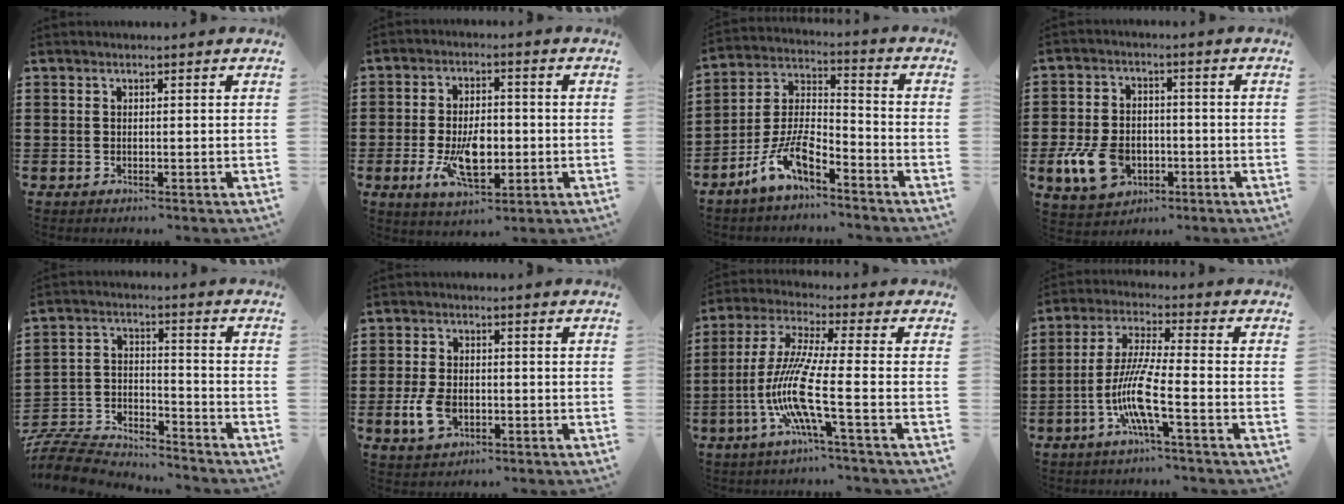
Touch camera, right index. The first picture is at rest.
{"total": 8.6, "force": [-2.0, 4.4, 7.1], "torque": [-0.143, -0.005, -0.038]}
{"total": 8.9, "force": [-6.4, 3.2, 5.3], "torque": [-0.124, 0.001, -0.126]}
{"total": 9.1, "force": [-2.8, 6.4, 5.8], "torque": [-0.149, 0.005, -0.054]}
{"total": 7.6, "force": [-7.4, 1.4, 0.9], "torque": [-0.040, 0.006, -0.154]}
{"total": 5.4, "force": [-1.5, 3.5, 3.8], "torque": [-0.094, -0.003, -0.031]}
{"total": 11.1, "force": [-3.7, 1.0, 10.4], "torque": [-0.240, -0.021, -0.083]}
{"total": 9.2, "force": [-3.7, 0.9, 8.4], "torque": [-0.196, -0.020, -0.080]}